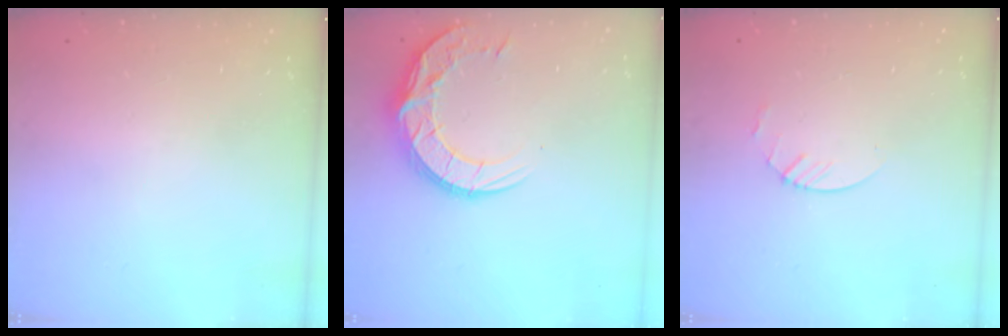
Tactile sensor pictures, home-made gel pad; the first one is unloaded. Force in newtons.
{"total": 13.7, "press": 13.6, "slide": 1.1}
{"total": 3.0, "press": 3.0, "slide": 0.3}